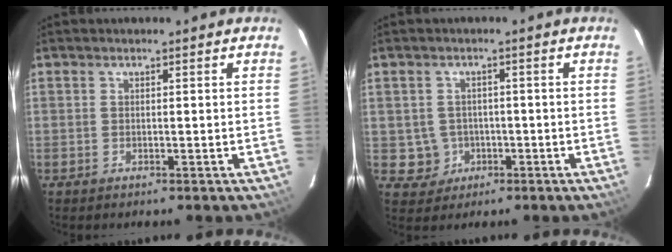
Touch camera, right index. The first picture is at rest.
{"total": 4.8, "force": [-0.9, 4.7, 0.3], "torque": [-0.017, 0.017, -0.003]}